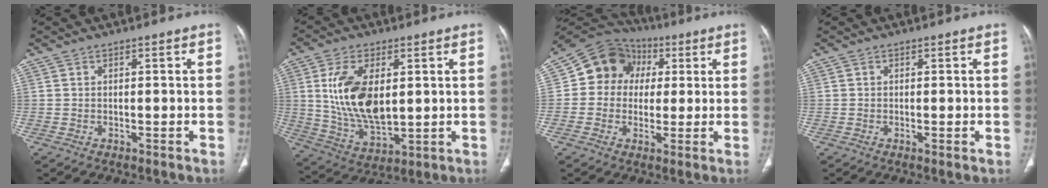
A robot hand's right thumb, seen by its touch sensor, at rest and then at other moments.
{"total": 14.5, "force": [2.5, 7.8, 12.0], "torque": [-0.218, -0.019, 0.059]}
{"total": 12.2, "force": [2.1, 10.6, 5.5], "torque": [-0.066, 0.018, 0.023]}
{"total": 0.9, "force": [-0.2, 0.2, 0.8], "torque": [-0.017, -0.003, -0.002]}